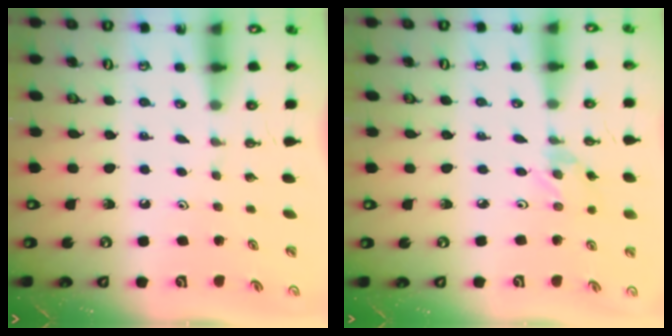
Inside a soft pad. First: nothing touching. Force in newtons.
{"total": 1.3, "press": 1.3, "slide": 0.0}